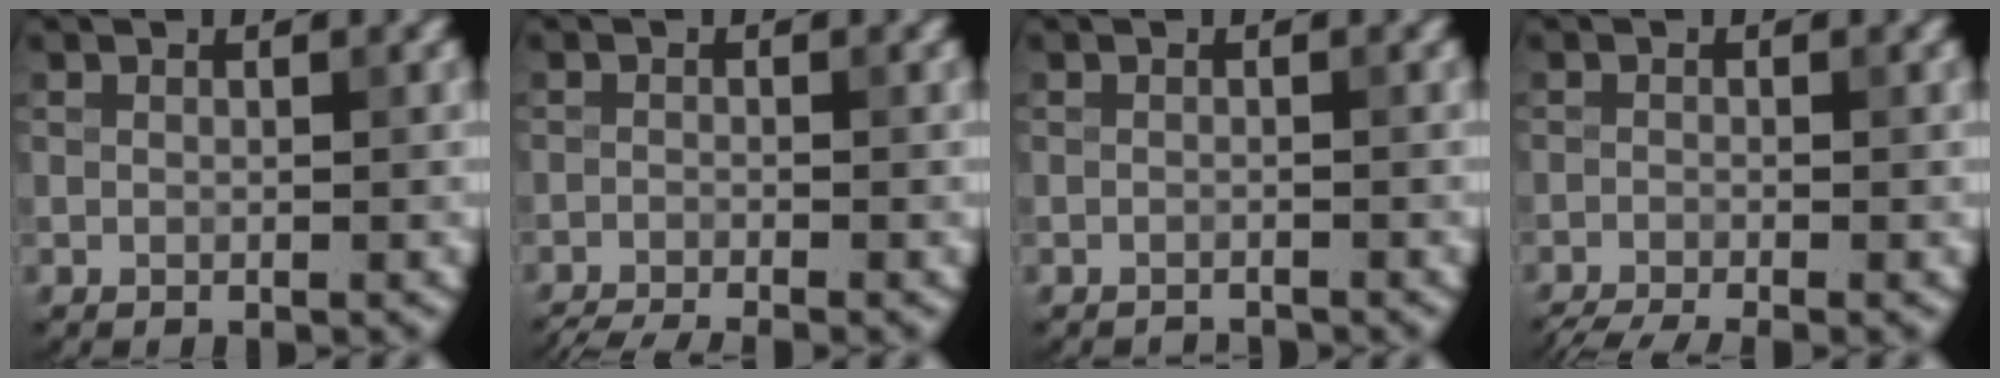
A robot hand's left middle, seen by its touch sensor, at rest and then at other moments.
{"total": 4.5, "force": [-4.0, 0.7, 2.1], "torque": [-0.031, -0.021, -0.068]}
{"total": 1.4, "force": [-1.4, 0.1, 0.0], "torque": [0.006, -0.005, -0.024]}
{"total": 4.4, "force": [-3.5, 0.8, 2.5], "torque": [-0.039, -0.025, -0.061]}